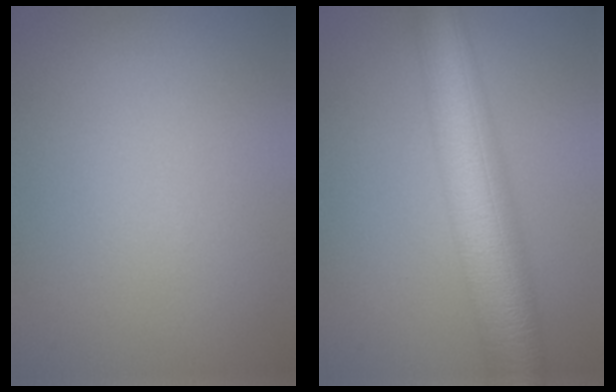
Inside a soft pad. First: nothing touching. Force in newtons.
{"total": 9.8, "press": 9.8, "slide": 0.2}